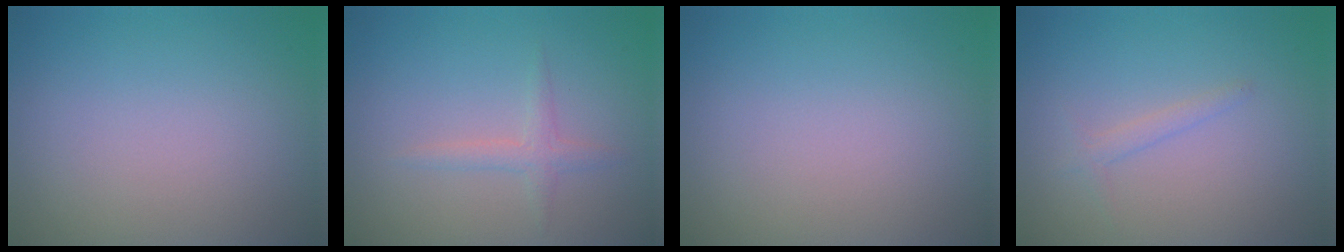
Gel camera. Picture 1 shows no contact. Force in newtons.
{"total": 1.5, "press": 1.5, "slide": 0.1}
{"total": 0.0}
{"total": 1.0, "press": 1.0, "slide": 0.0}